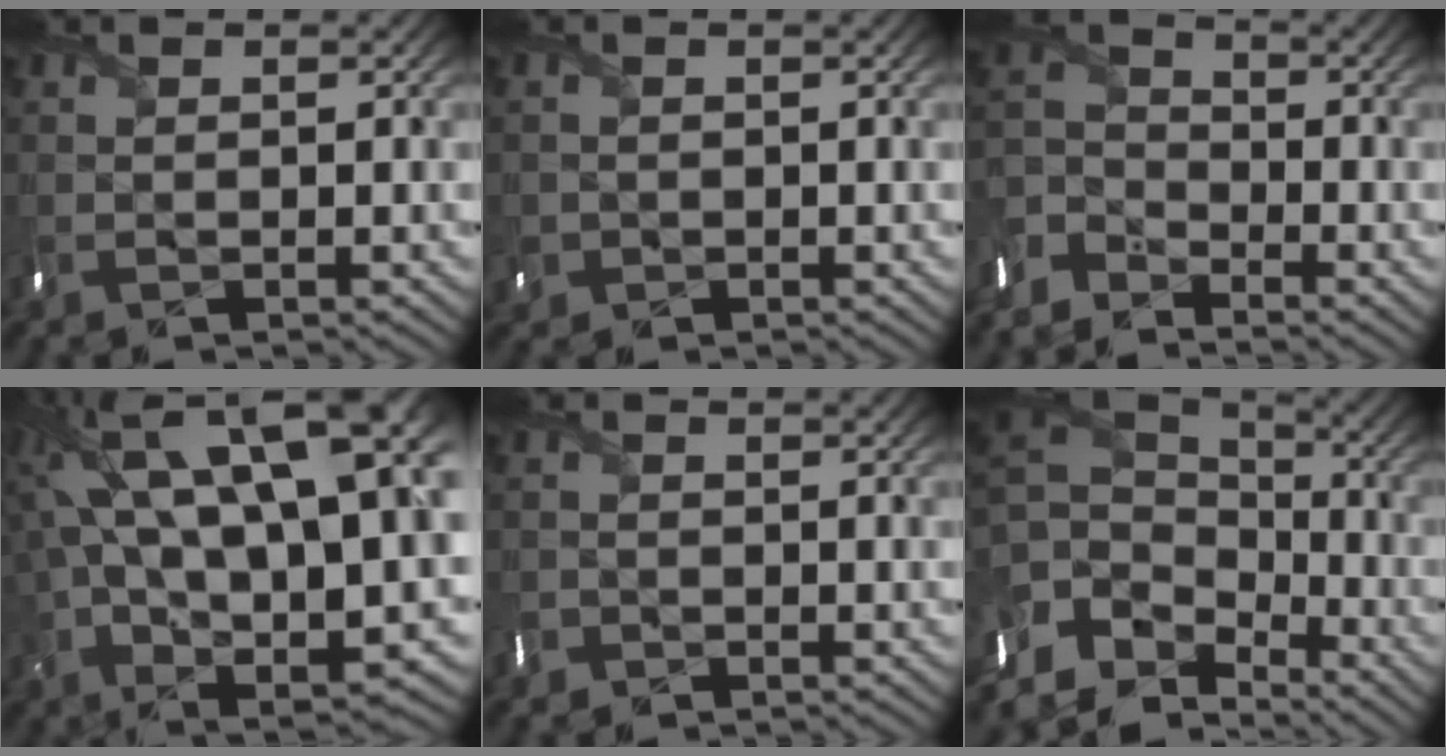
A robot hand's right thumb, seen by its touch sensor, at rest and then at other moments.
{"total": 1.4, "force": [-0.8, 1.2, -0.2], "torque": [0.004, -0.011, -0.016]}
{"total": 4.9, "force": [-4.6, 1.7, 0.3], "torque": [-0.013, -0.014, -0.110]}
{"total": 19.7, "force": [5.1, 9.8, 16.4], "torque": [-0.285, 0.016, 0.124]}
{"total": 1.4, "force": [-0.8, 0.6, -1.0], "torque": [0.025, -0.010, -0.019]}
{"total": 10.8, "force": [-3.8, 7.6, 6.7], "torque": [-0.181, -0.019, -0.055]}